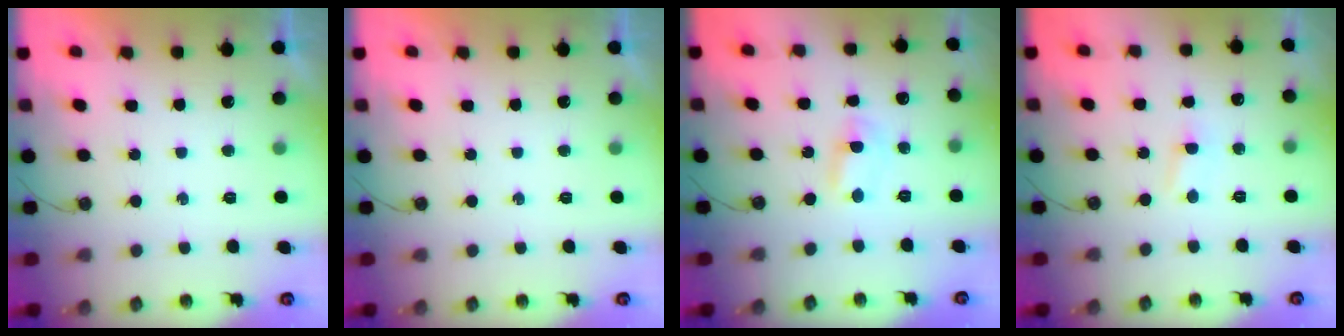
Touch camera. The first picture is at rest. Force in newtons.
{"total": 0.0}
{"total": 1.5, "press": 1.5, "slide": 0.2}
{"total": 1.5, "press": 1.4, "slide": 0.2}